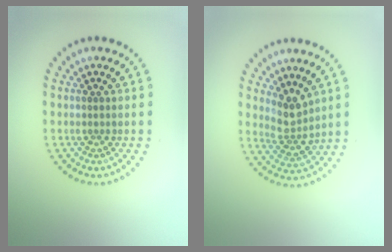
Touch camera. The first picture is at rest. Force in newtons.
{"total": 2.7, "press": 2.1, "slide": 1.8}